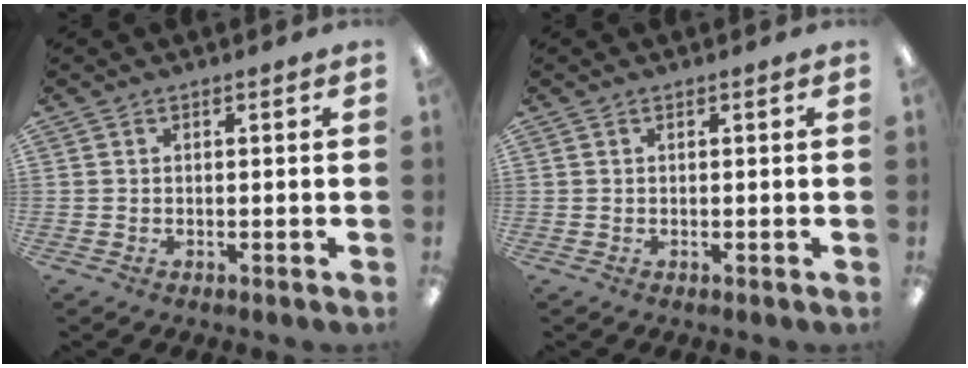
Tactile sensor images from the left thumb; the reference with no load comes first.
{"total": 0.0}